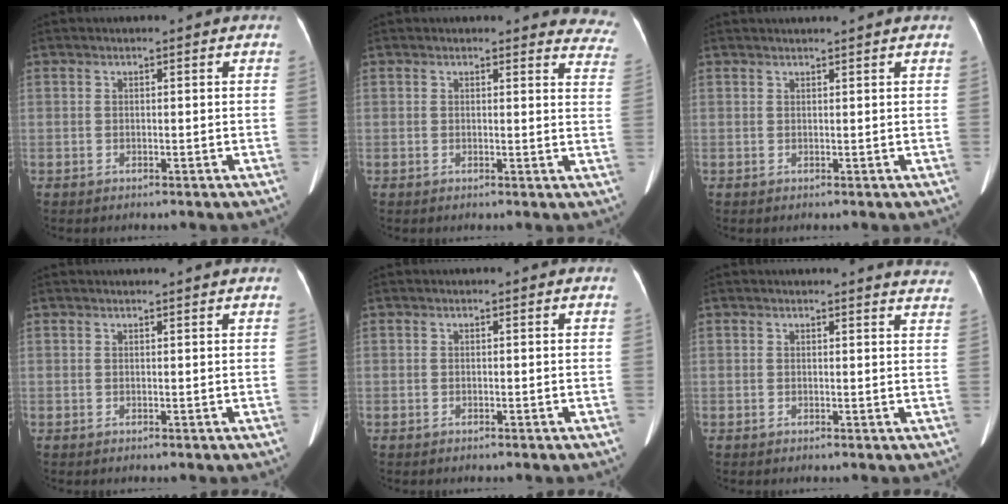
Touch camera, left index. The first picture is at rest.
{"total": 9.1, "force": [8.8, 2.4, 0.6], "torque": [0.043, -0.047, 0.045]}
{"total": 2.5, "force": [2.3, -0.7, 0.9], "torque": [-0.010, 0.014, 0.035]}
{"total": 2.2, "force": [2.1, -0.4, 0.7], "torque": [-0.015, 0.012, 0.029]}
{"total": 0.0}
{"total": 6.8, "force": [6.7, 0.4, 1.1], "torque": [0.004, -0.031, 0.041]}